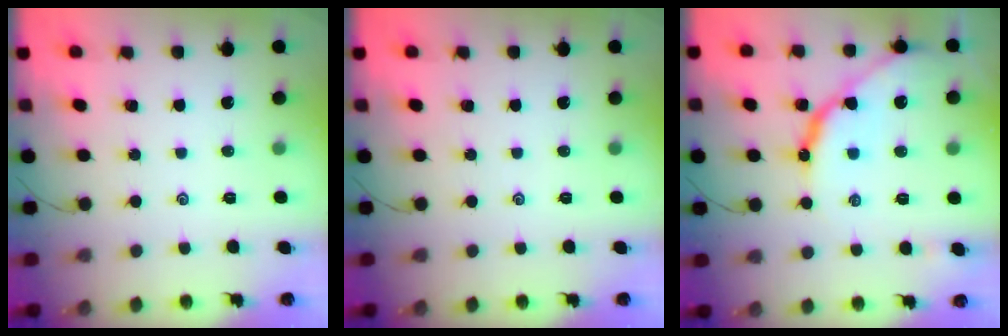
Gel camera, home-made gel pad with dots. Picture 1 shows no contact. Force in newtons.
{"total": 0.0}
{"total": 12.4, "press": 12.4, "slide": 1.1}